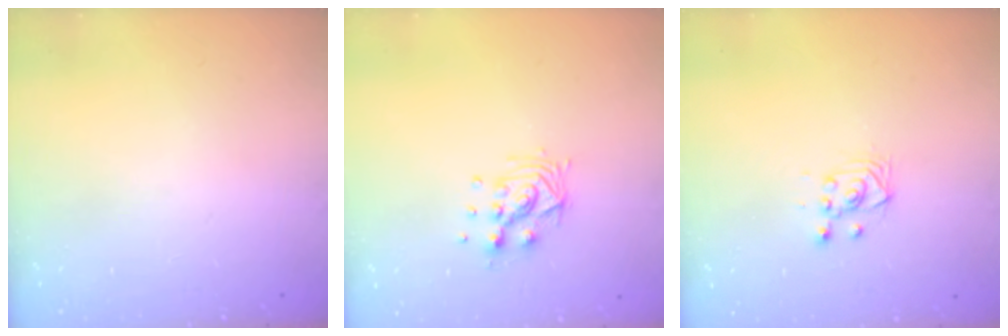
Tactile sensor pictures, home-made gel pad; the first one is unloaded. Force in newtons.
{"total": 8.4, "press": 8.4, "slide": 0.3}
{"total": 2.9, "press": 2.9, "slide": 0.6}